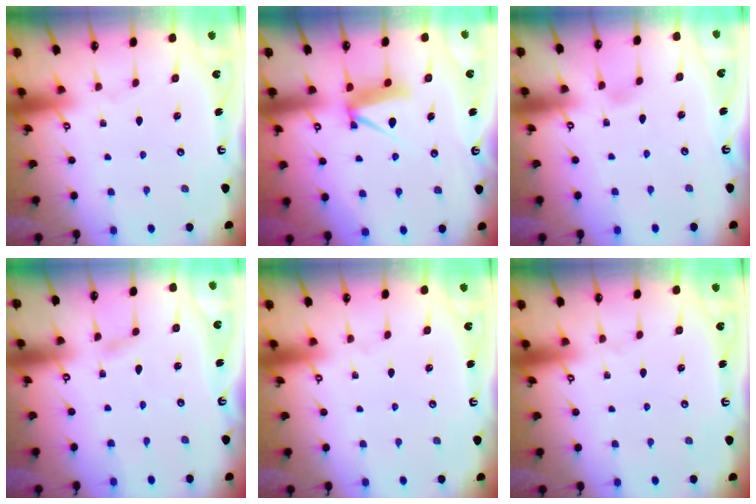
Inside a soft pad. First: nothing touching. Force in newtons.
{"total": 8.0, "press": 8.0, "slide": 0.7}
{"total": 4.3, "press": 4.2, "slide": 0.6}
{"total": 2.2, "press": 2.2, "slide": 0.3}
{"total": 0.0}
{"total": 0.0}